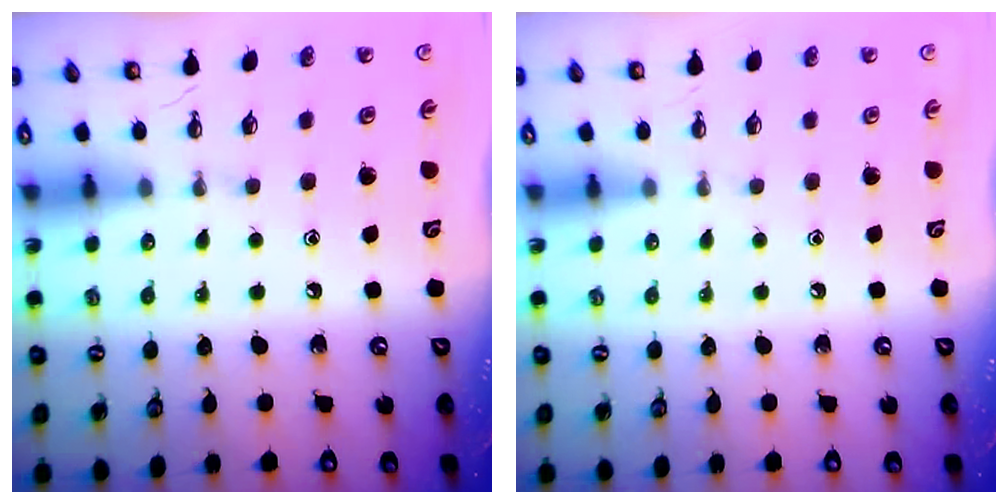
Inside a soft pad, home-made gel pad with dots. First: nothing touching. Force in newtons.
{"total": 0.0}